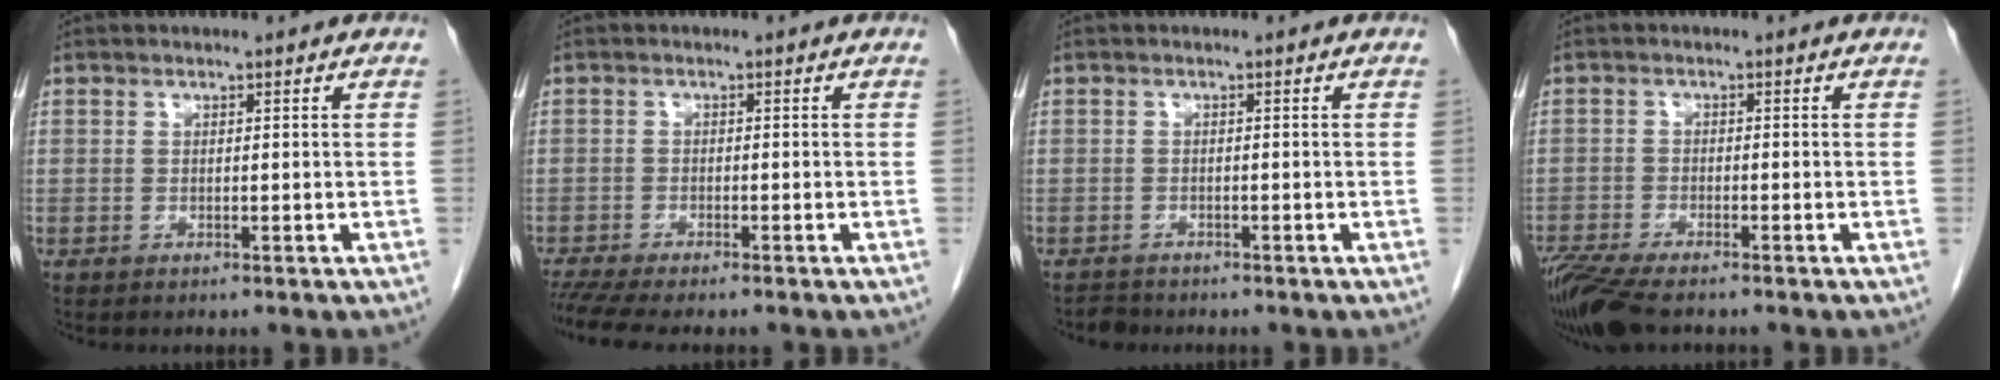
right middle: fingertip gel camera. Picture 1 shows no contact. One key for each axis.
{"total": 6.9, "fx": -5.9, "fy": 0.7, "fz": 3.5, "tx": -0.052, "ty": -0.011, "tz": -0.096}
{"total": 1.4, "fx": -1.3, "fy": 0.4, "fz": -0.2, "tx": -0.002, "ty": -0.004, "tz": -0.023}
{"total": 8.0, "fx": -6.4, "fy": 1.4, "fz": 4.5, "tx": -0.086, "ty": -0.021, "tz": -0.115}